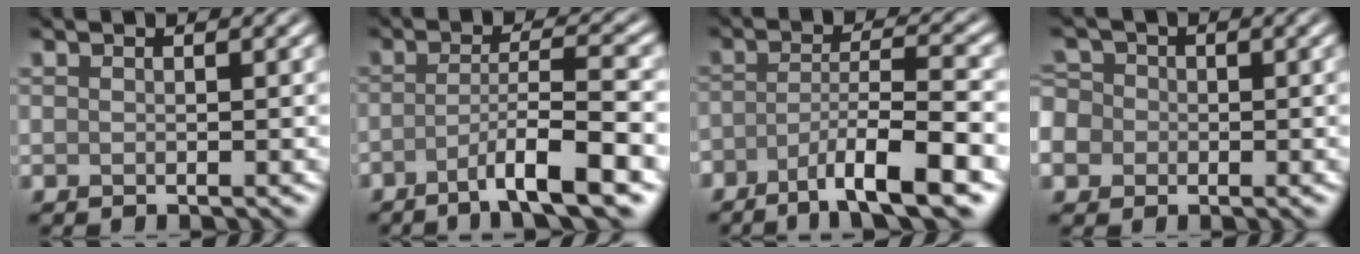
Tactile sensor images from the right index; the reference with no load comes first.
{"total": 6.5, "force": [-3.3, 0.8, 5.5], "torque": [-0.081, 0.009, -0.066]}
{"total": 7.5, "force": [-4.5, 1.7, 5.8], "torque": [-0.089, -0.002, -0.082]}
{"total": 7.3, "force": [-2.4, 6.3, 2.7], "torque": [-0.069, 0.008, -0.075]}